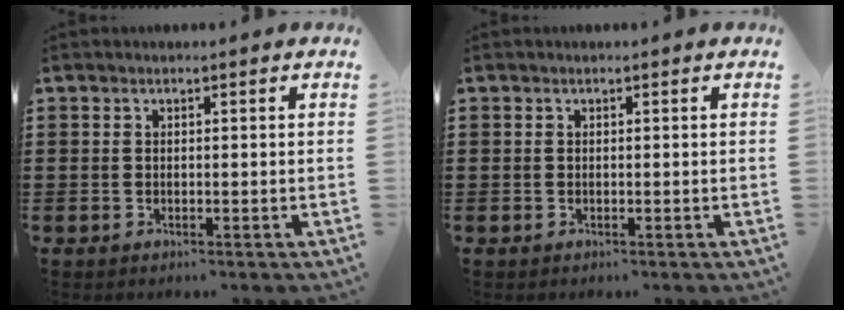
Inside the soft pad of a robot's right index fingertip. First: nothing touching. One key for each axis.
{"total": 0.0}